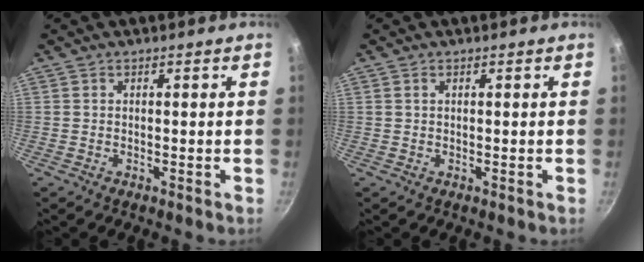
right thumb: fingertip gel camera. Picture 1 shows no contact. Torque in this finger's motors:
{"motor_torque": [-0.04, -0.73, 0.20, 0.13, 0.02]}